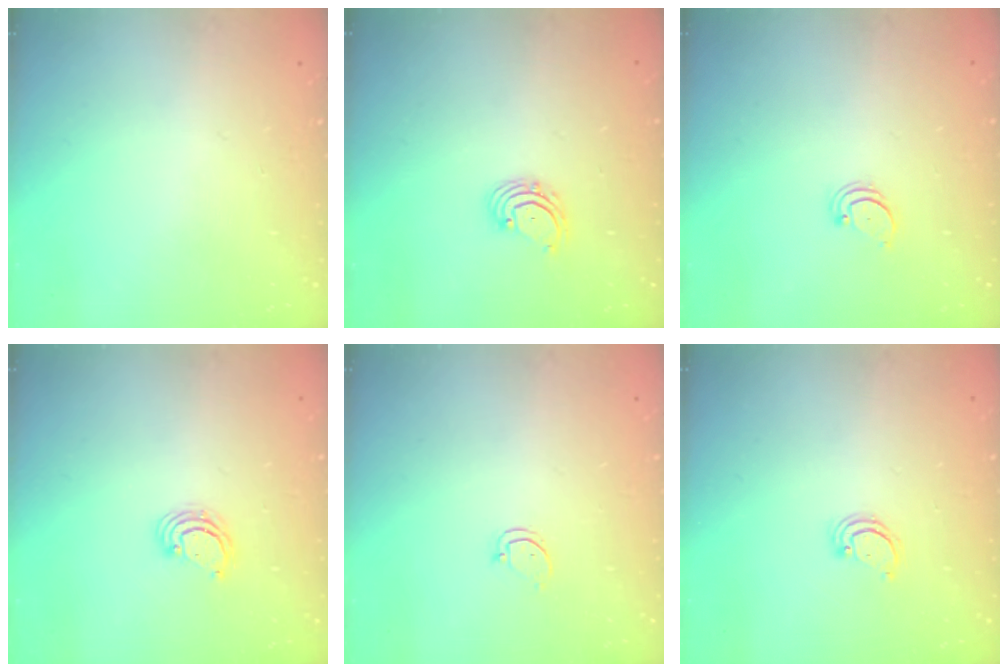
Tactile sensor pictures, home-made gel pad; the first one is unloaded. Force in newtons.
{"total": 2.6, "press": 2.5, "slide": 0.6}
{"total": 2.2, "press": 2.2, "slide": 0.2}
{"total": 3.3, "press": 3.3, "slide": 0.4}
{"total": 2.5, "press": 2.5, "slide": 0.3}
{"total": 1.7, "press": 1.7, "slide": 0.1}